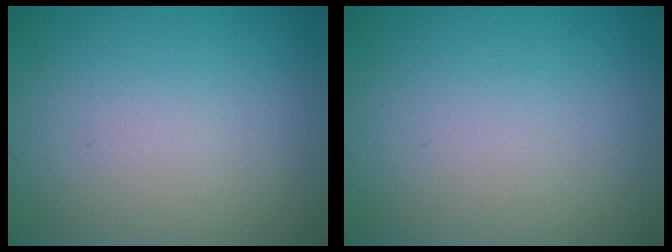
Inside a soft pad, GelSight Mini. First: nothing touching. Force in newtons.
{"total": 0.0}